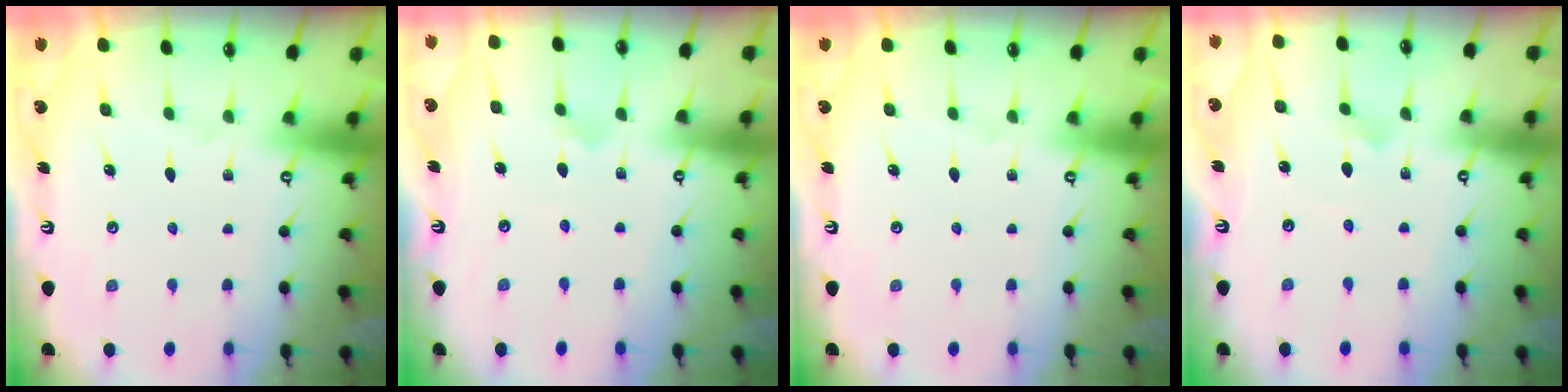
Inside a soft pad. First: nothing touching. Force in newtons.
{"total": 2.9, "press": 2.9, "slide": 0.1}
{"total": 0.0}
{"total": 2.3, "press": 2.3, "slide": 0.1}